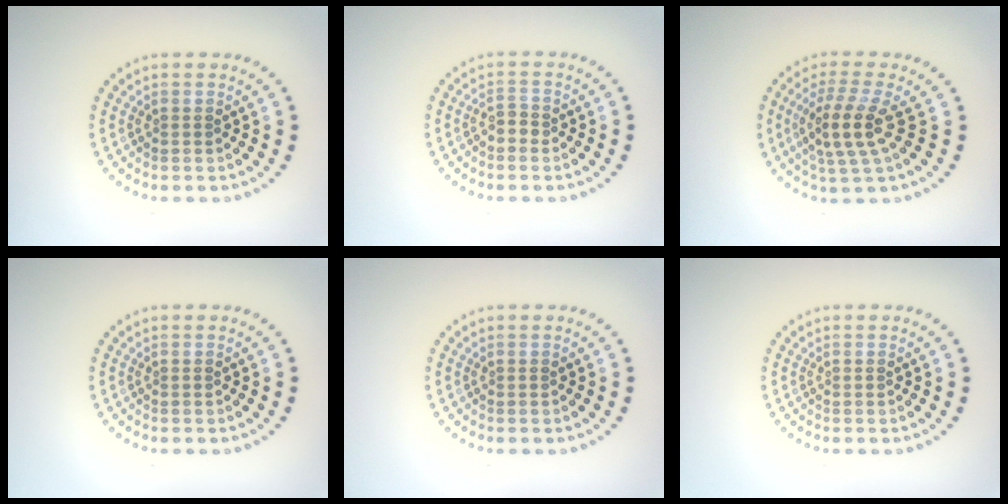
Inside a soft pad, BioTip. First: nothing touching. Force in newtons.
{"total": 1.2, "press": 1.2, "slide": 0.4}
{"total": 4.0, "press": 3.4, "slide": 2.1}
{"total": 0.0}
{"total": 0.0}
{"total": 0.0}